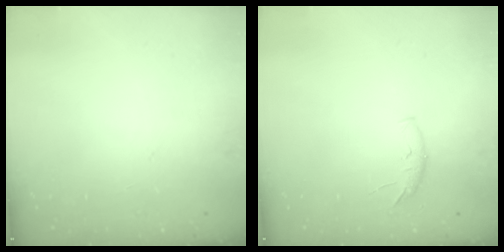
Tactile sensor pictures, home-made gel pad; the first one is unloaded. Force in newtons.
{"total": 5.6, "press": 5.6, "slide": 0.6}